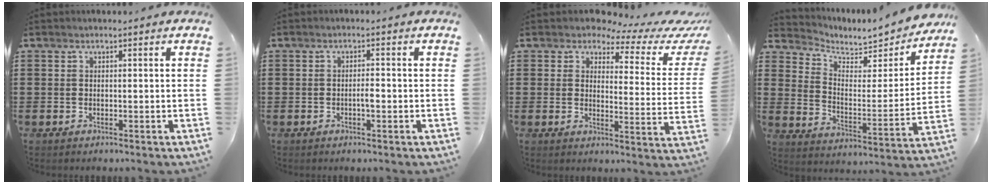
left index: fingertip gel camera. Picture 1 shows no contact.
{"total": 1.6, "force": [-0.5, 0.4, 1.5], "torque": [-0.029, 0.002, -0.010]}
{"total": 3.9, "force": [2.9, 1.6, 2.1], "torque": [-0.046, -0.018, 0.041]}
{"total": 5.1, "force": [4.6, 1.9, 1.0], "torque": [-0.041, -0.035, 0.076]}